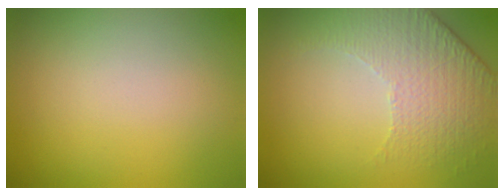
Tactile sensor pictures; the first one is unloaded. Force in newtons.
{"total": 4.8, "press": 3.4, "slide": 3.3}